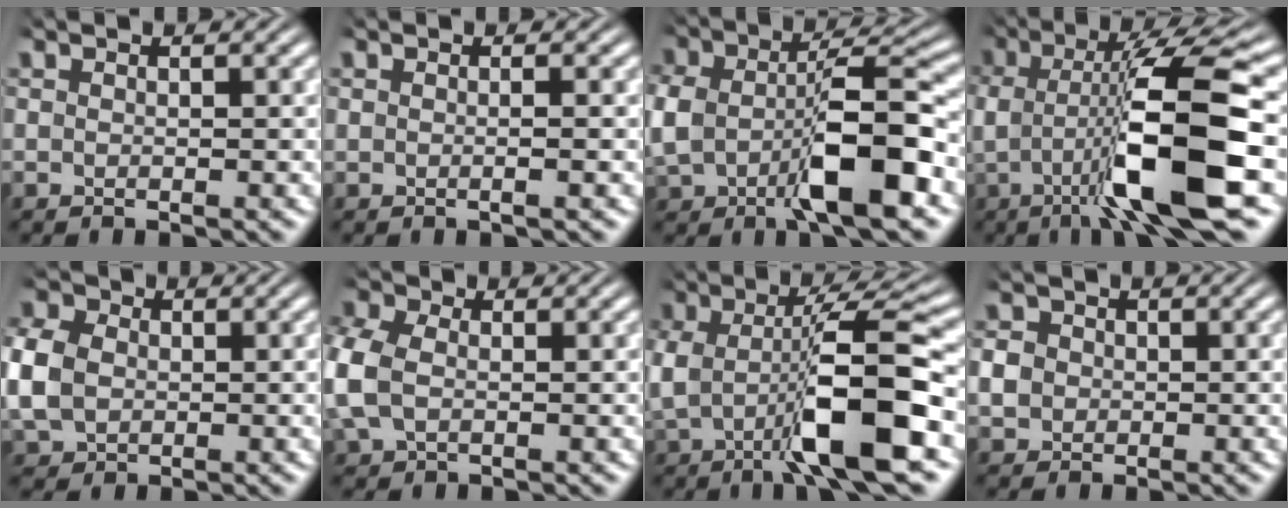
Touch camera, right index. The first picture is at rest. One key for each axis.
{"total": 0.7, "fx": 0.2, "fy": 0.2, "fz": 0.7, "tx": -0.013, "ty": 0.006, "tz": 0.000}
{"total": 6.9, "fx": -1.3, "fy": 3.1, "fz": 6.0, "tx": -0.114, "ty": -0.004, "tz": -0.013}
{"total": 9.7, "fx": -0.4, "fy": 1.9, "fz": 9.5, "tx": -0.155, "ty": -0.006, "tz": 0.002}
{"total": 4.8, "fx": 0.2, "fy": 4.1, "fz": 2.4, "tx": -0.067, "ty": -0.011, "tz": 0.008}
{"total": 4.0, "fx": 0.0, "fy": 3.3, "fz": 2.3, "tx": -0.078, "ty": -0.015, "tz": 0.010}
{"total": 7.5, "fx": -0.8, "fy": 2.1, "fz": 7.2, "tx": -0.122, "ty": -0.001, "tz": -0.005}
{"total": 2.5, "fx": -0.2, "fy": 2.3, "fz": 0.9, "tx": -0.026, "ty": -0.008, "tz": 0.000}